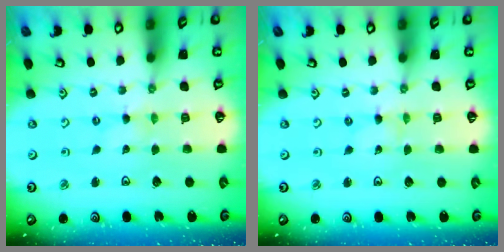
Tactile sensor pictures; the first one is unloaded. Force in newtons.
{"total": 0.0}